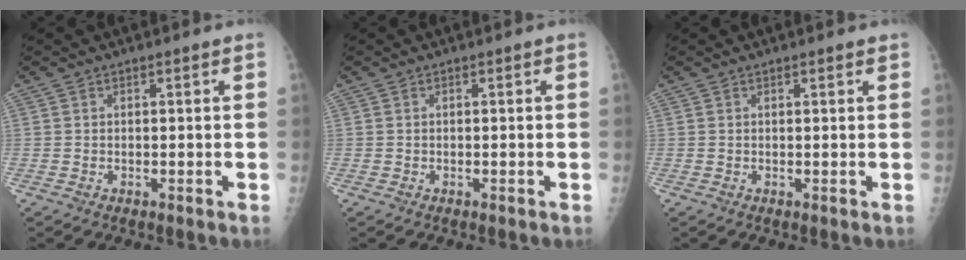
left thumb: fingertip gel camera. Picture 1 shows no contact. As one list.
[{"total": 0.0}, {"total": 1.2, "force": [1.0, 0.3, 0.7], "torque": [-0.007, 0.000, 0.012]}]